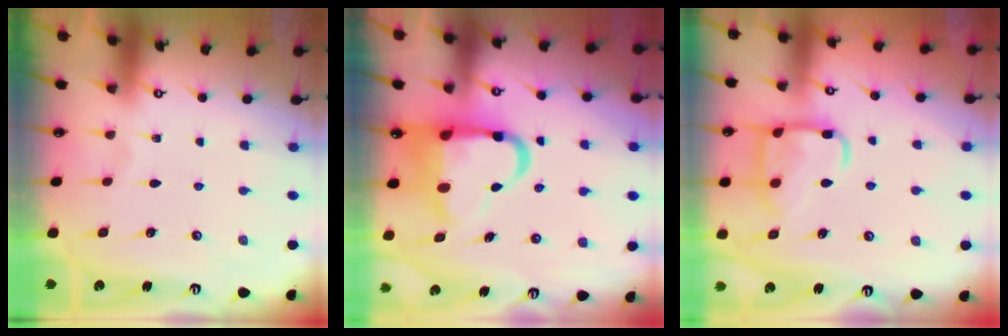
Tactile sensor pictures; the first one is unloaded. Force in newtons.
{"total": 12.5, "press": 12.0, "slide": 3.2}
{"total": 13.8, "press": 13.8, "slide": 1.3}